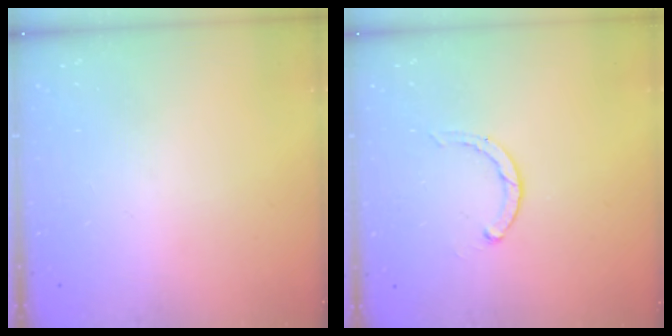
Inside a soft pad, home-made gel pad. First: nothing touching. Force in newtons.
{"total": 2.3, "press": 2.3, "slide": 0.3}